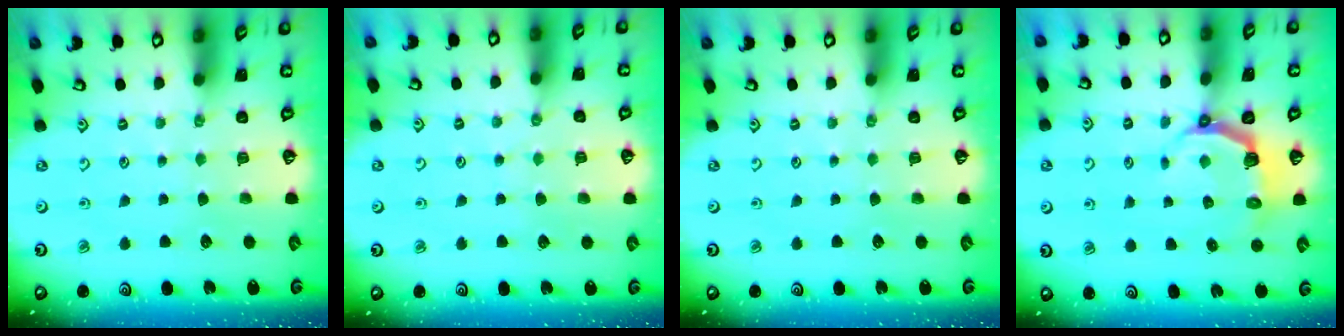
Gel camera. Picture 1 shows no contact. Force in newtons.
{"total": 2.8, "press": 2.8, "slide": 0.5}
{"total": 0.0}
{"total": 4.9, "press": 3.5, "slide": 3.4}